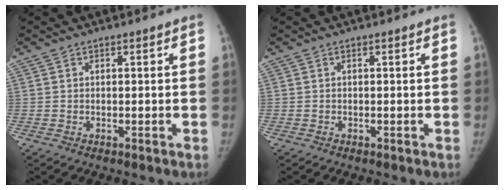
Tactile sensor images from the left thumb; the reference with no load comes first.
{"total": 0.0}